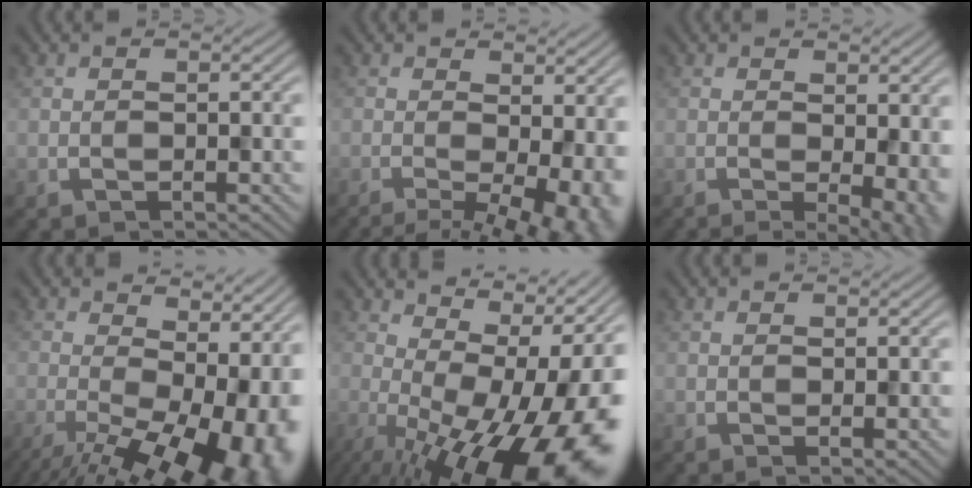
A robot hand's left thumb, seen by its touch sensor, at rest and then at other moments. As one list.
[{"total": 9.4, "force": [-1.9, 3.4, 8.6], "torque": [-0.095, -0.006, -0.008]}, {"total": 5.0, "force": [-0.1, 1.6, 4.7], "torque": [-0.052, -0.006, 0.007]}, {"total": 15.8, "force": [-3.7, 7.5, 13.4], "torque": [-0.171, -0.033, -0.019]}, {"total": 18.8, "force": [-2.4, 8.7, 16.4], "torque": [-0.177, 0.012, -0.021]}, {"total": 1.8, "force": [0.5, 0.5, 1.7], "torque": [-0.025, 0.001, 0.016]}]